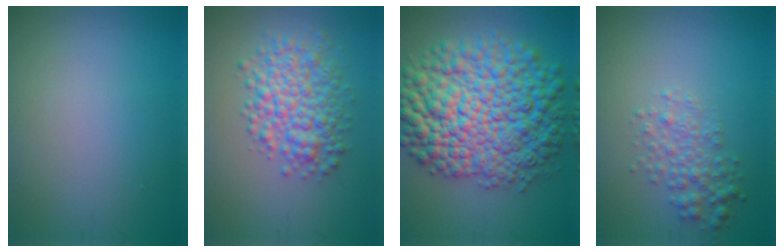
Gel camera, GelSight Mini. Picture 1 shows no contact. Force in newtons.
{"total": 5.9, "press": 5.9, "slide": 0.2}
{"total": 14.3, "press": 14.3, "slide": 0.3}
{"total": 2.8, "press": 2.8, "slide": 0.1}